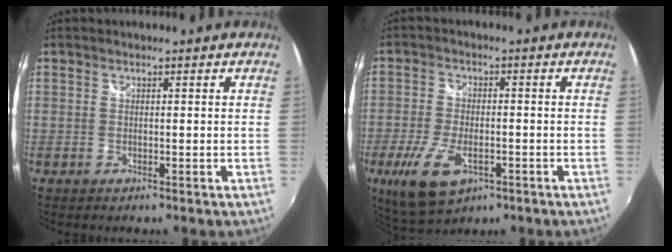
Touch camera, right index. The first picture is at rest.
{"total": 11.3, "force": [-5.1, 5.6, 8.4], "torque": [-0.188, -0.029, -0.088]}